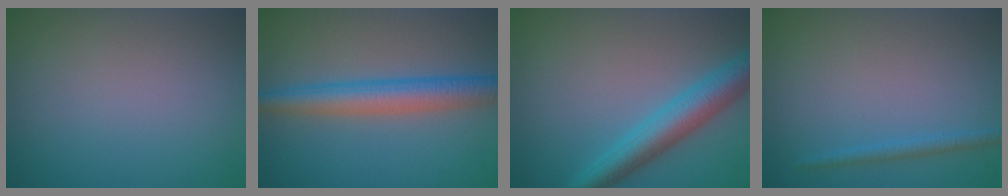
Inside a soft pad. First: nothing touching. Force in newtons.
{"total": 4.9, "press": 4.9, "slide": 0.0}
{"total": 5.0, "press": 5.0, "slide": 0.2}
{"total": 1.3, "press": 1.3, "slide": 0.1}